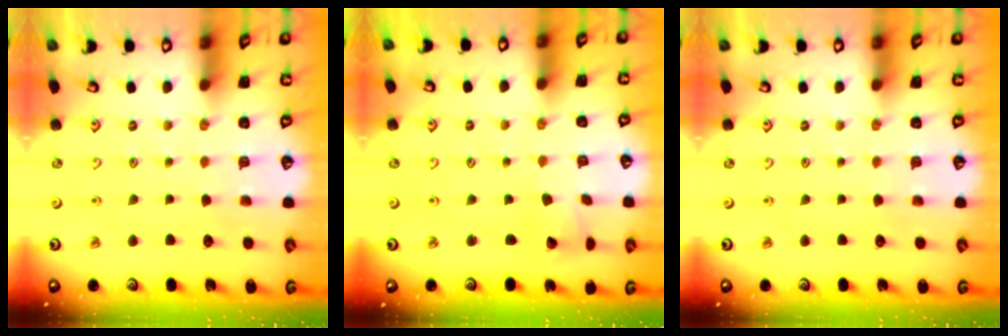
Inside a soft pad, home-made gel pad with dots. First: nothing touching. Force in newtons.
{"total": 2.8, "press": 2.8, "slide": 0.1}
{"total": 0.0}